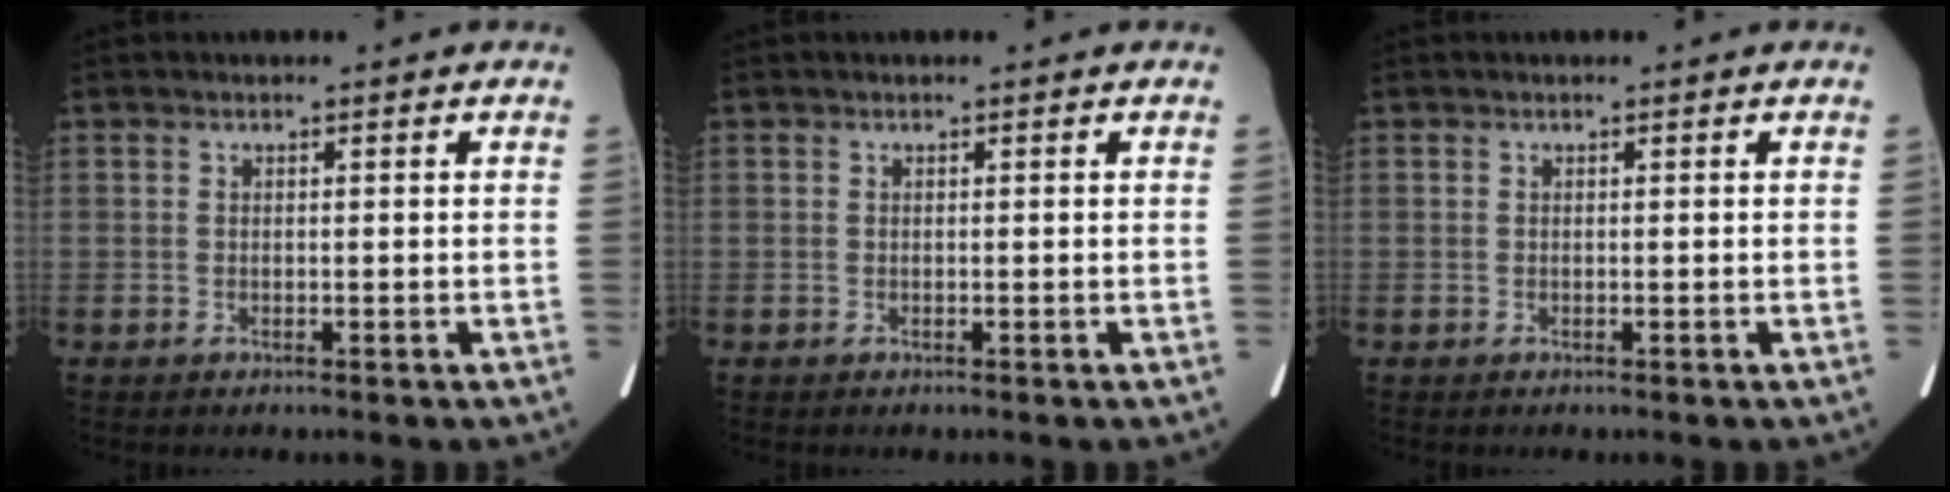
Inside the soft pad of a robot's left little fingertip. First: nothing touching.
{"total": 0.0}
{"total": 0.0}